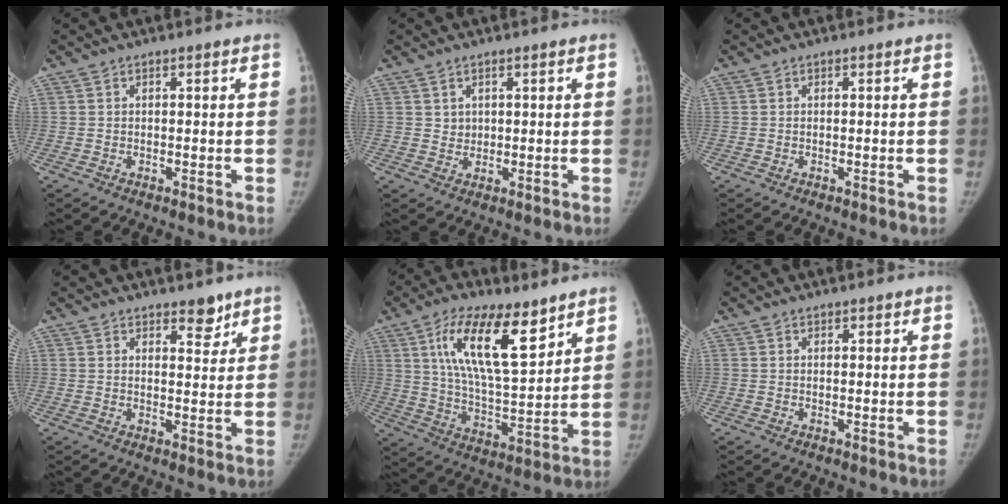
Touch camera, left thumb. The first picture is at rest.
{"total": 1.8, "force": [1.0, 1.3, 0.5], "torque": [0.004, -0.008, 0.019]}
{"total": 0.0}
{"total": 3.8, "force": [2.9, 1.7, 1.8], "torque": [-0.004, -0.021, 0.043]}
{"total": 17.6, "force": [9.2, 6.7, 13.5], "torque": [-0.206, -0.044, 0.168]}
{"total": 0.6, "force": [0.5, 0.3, 0.3], "torque": [0.000, -0.002, 0.006]}